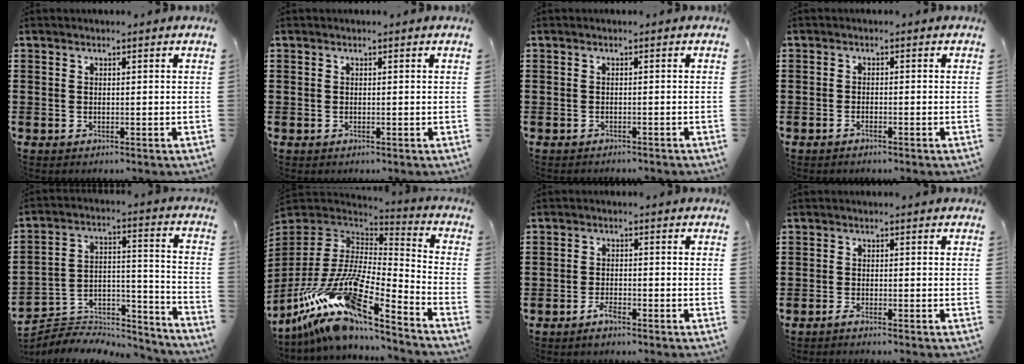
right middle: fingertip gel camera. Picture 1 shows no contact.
{"total": 0.0}
{"total": 0.6, "force": [-0.6, -0.1, 0.1], "torque": [-0.003, -0.002, -0.013]}
{"total": 0.9, "force": [-0.8, -0.1, 0.5], "torque": [-0.010, -0.004, -0.014]}
{"total": 4.4, "force": [-4.1, 1.6, 0.3], "torque": [-0.006, -0.002, -0.085]}
{"total": 15.9, "force": [-10.3, 3.9, 11.5], "torque": [-0.252, -0.004, -0.197]}
{"total": 2.5, "force": [-2.0, 0.6, 1.3], "torque": [-0.031, 0.000, -0.040]}
{"total": 1.3, "force": [-1.1, -0.2, 0.6], "torque": [-0.010, -0.002, -0.022]}